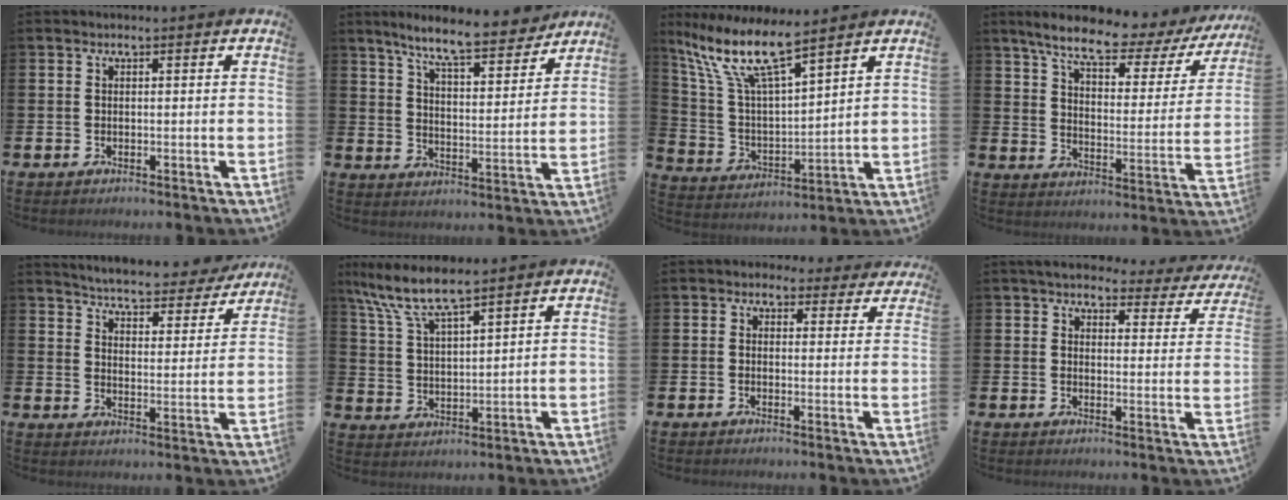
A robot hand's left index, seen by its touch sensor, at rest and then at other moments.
{"total": 9.1, "force": [8.3, 1.2, 3.7], "torque": [-0.085, -0.047, 0.144]}
{"total": 10.3, "force": [8.2, 1.7, 6.0], "torque": [-0.150, -0.040, 0.139]}
{"total": 8.5, "force": [7.1, 1.9, 4.4], "torque": [-0.111, -0.040, 0.115]}
{"total": 5.1, "force": [4.9, 0.5, 1.1], "torque": [-0.037, -0.039, 0.080]}
{"total": 7.3, "force": [6.4, 0.9, 3.5], "torque": [-0.094, -0.027, 0.111]}
{"total": 2.4, "force": [1.9, 1.4, 0.0], "torque": [-0.007, -0.004, 0.031]}
{"total": 4.6, "force": [4.2, 1.6, 1.0], "torque": [-0.028, -0.028, 0.071]}